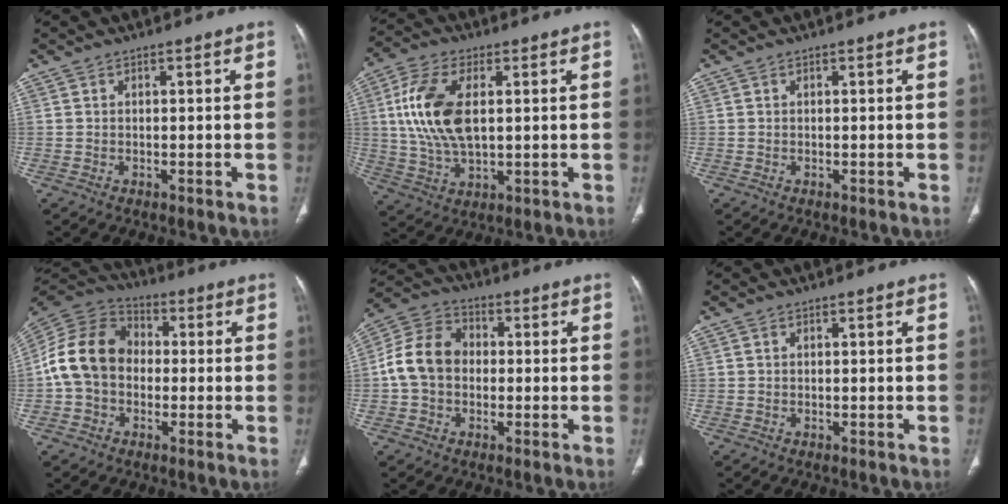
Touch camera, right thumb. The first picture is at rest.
{"total": 13.7, "force": [2.3, 7.2, 11.4], "torque": [-0.236, 0.000, 0.046]}
{"total": 0.0}
{"total": 14.3, "force": [-0.8, 11.3, 8.6], "torque": [-0.153, 0.037, -0.027]}
{"total": 10.8, "force": [-0.4, 8.5, 6.5], "torque": [-0.115, 0.035, -0.017]}
{"total": 0.0}